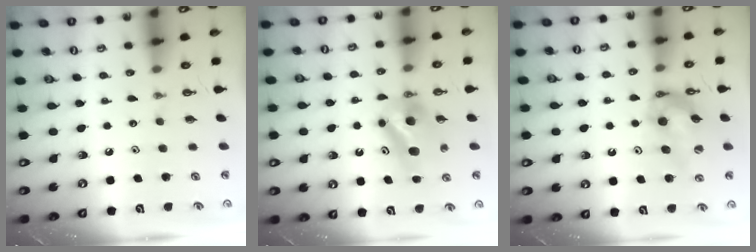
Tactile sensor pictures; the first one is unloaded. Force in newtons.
{"total": 7.3, "press": 7.0, "slide": 2.2}
{"total": 10.8, "press": 10.7, "slide": 1.5}